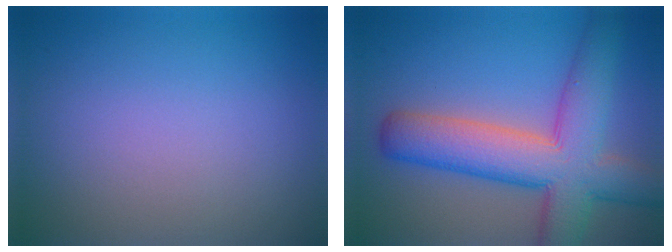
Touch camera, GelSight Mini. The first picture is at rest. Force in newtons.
{"total": 9.8, "press": 9.7, "slide": 0.6}